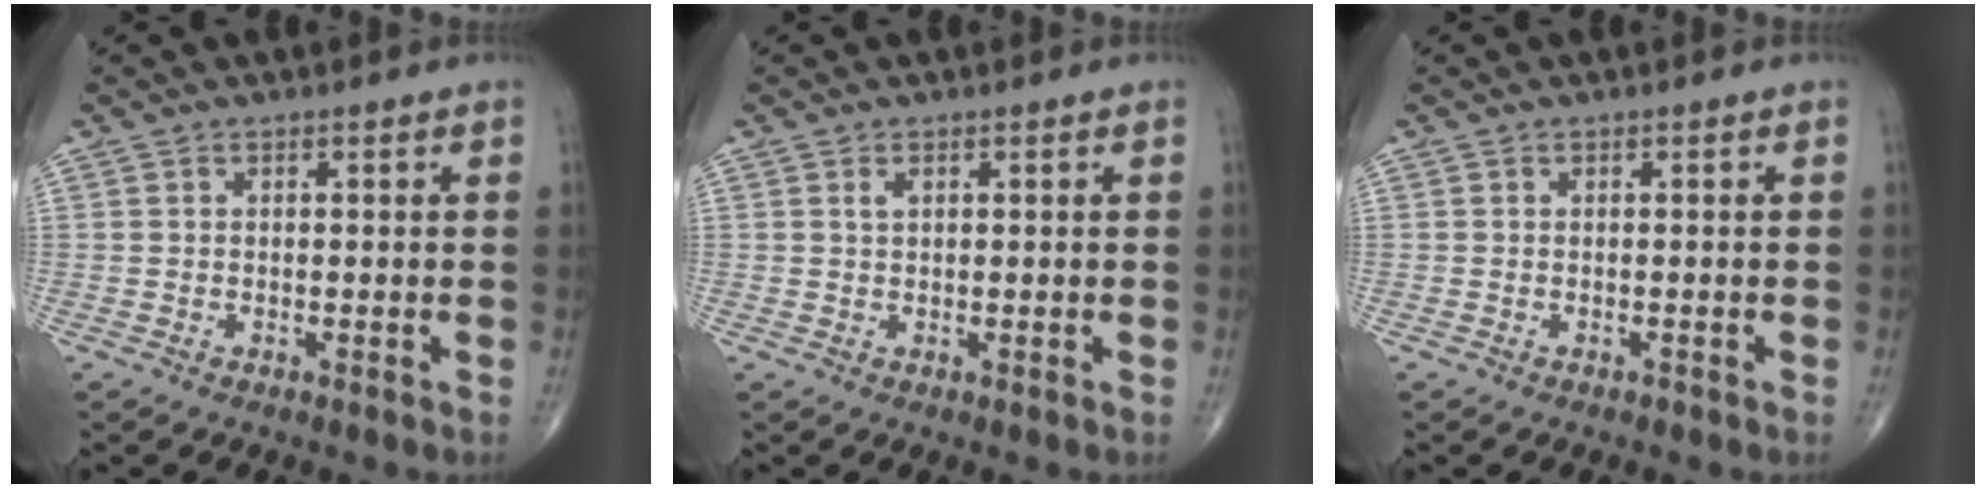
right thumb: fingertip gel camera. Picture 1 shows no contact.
{"total": 1.1, "force": [0.5, 0.6, 0.8], "torque": [-0.016, 0.003, 0.011]}
{"total": 0.0}